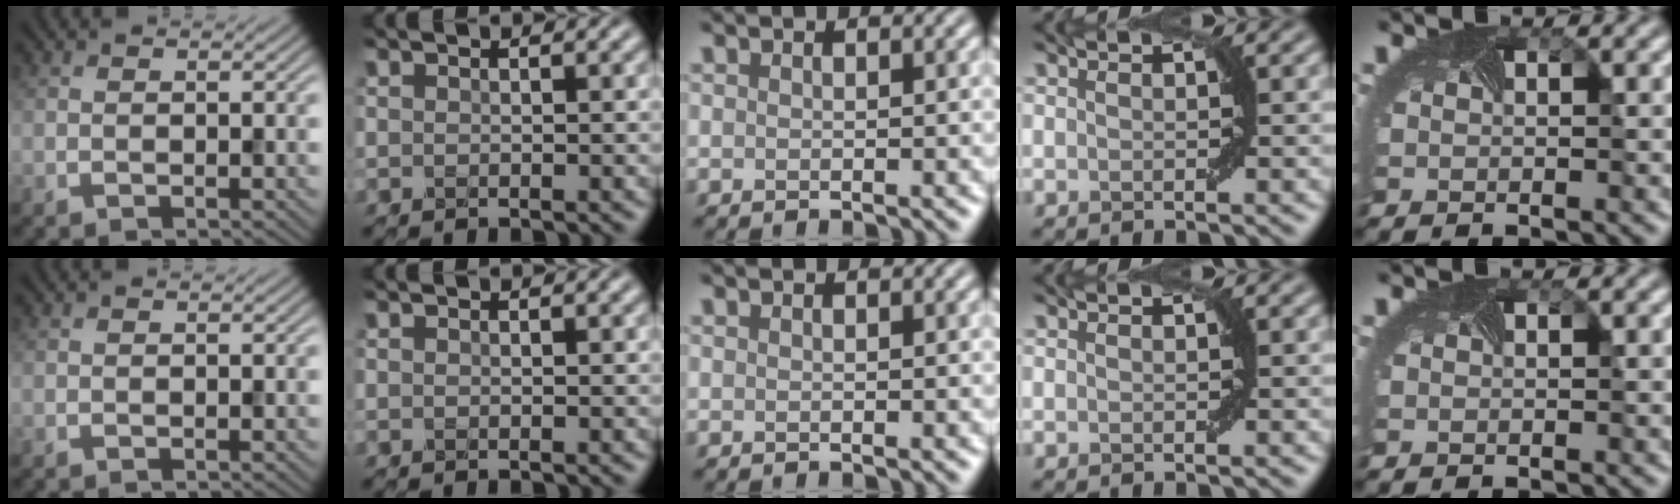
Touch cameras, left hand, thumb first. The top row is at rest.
{}